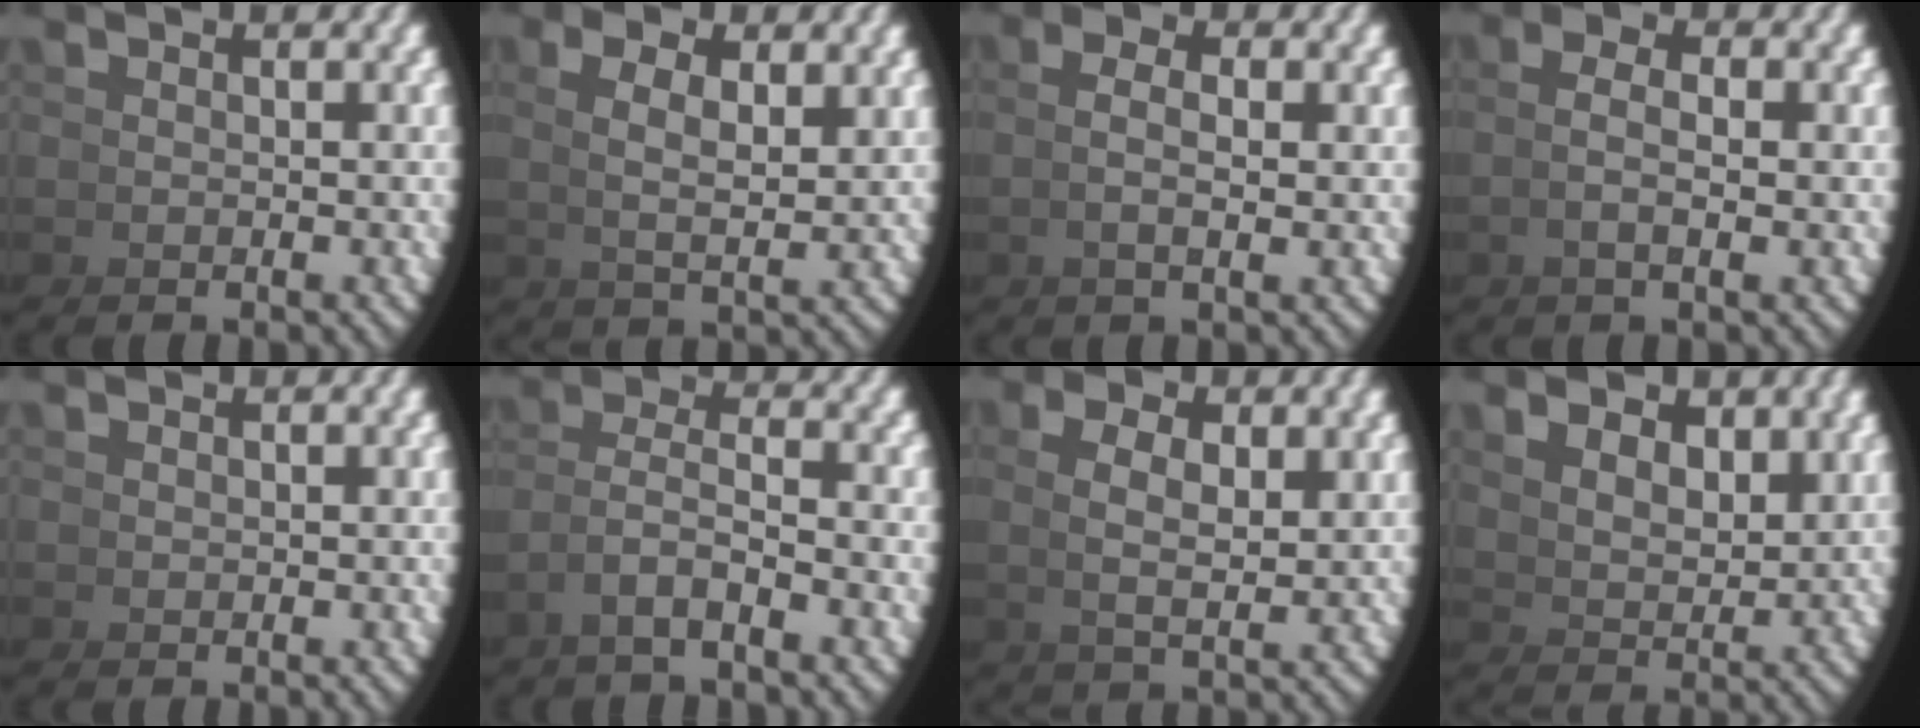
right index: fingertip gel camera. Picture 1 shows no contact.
{"total": 3.3, "force": [1.8, 0.4, 2.8], "torque": [-0.042, 0.003, 0.039]}
{"total": 2.1, "force": [0.7, -0.3, 1.9], "torque": [-0.038, 0.003, 0.014]}
{"total": 2.1, "force": [0.4, -0.1, 2.1], "torque": [-0.043, 0.001, 0.009]}
{"total": 0.6, "force": [0.6, -0.1, -0.1], "torque": [0.000, -0.003, 0.015]}
{"total": 3.3, "force": [-0.1, 1.7, 2.9], "torque": [-0.063, -0.009, 0.001]}
{"total": 3.0, "force": [1.5, 0.6, 2.6], "torque": [-0.040, 0.001, 0.034]}
{"total": 3.1, "force": [2.6, 0.6, 1.5], "torque": [-0.023, -0.010, 0.060]}